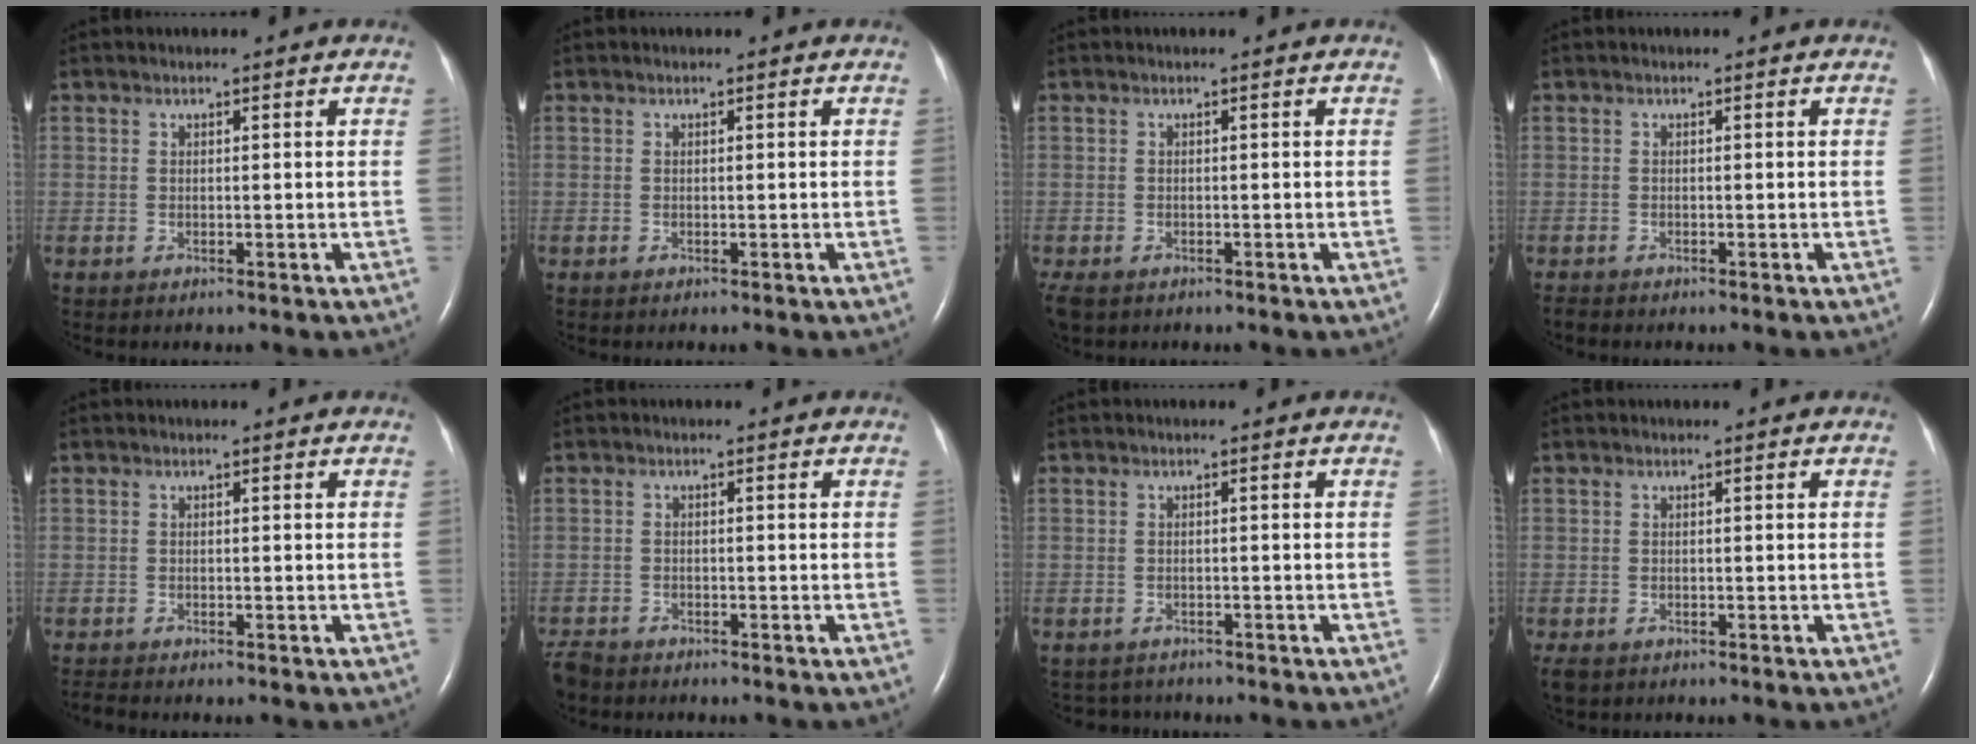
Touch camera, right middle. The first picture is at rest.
{"total": 0.0}
{"total": 3.1, "force": [-2.2, 1.8, 1.3], "torque": [-0.028, -0.006, -0.035]}
{"total": 0.7, "force": [-0.7, 0.0, 0.0], "torque": [-0.008, -0.004, -0.013]}
{"total": 1.0, "force": [-1.0, -0.2, 0.0], "torque": [-0.010, -0.008, -0.018]}
{"total": 3.3, "force": [-3.1, 1.1, 0.5], "torque": [-0.013, -0.009, -0.058]}
{"total": 2.4, "force": [-2.2, 0.9, -0.4], "torque": [0.003, -0.005, -0.032]}
{"total": 2.2, "force": [-1.5, 1.3, 1.0], "torque": [-0.023, -0.005, -0.021]}